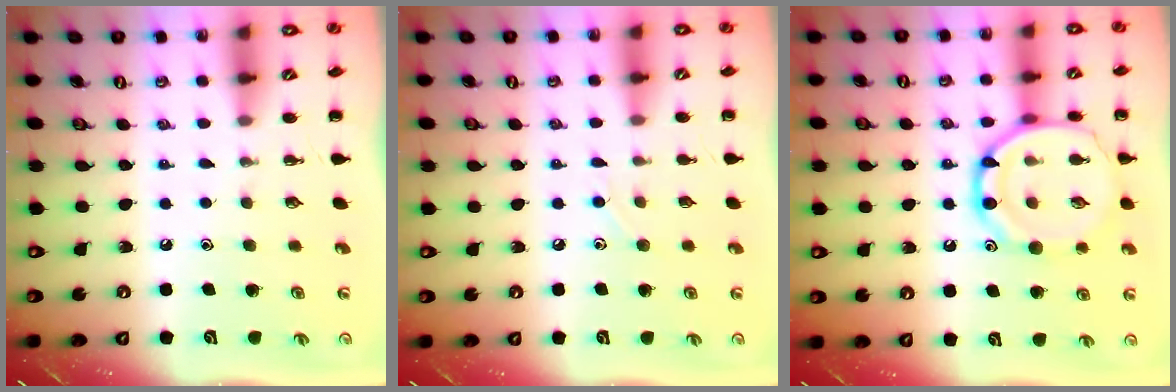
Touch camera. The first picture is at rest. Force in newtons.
{"total": 5.3, "press": 5.0, "slide": 1.8}
{"total": 15.9, "press": 15.8, "slide": 1.3}